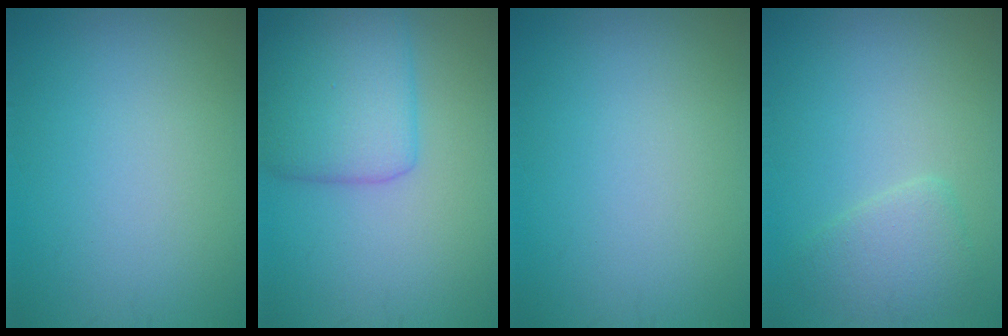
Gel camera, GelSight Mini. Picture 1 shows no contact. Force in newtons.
{"total": 5.8, "press": 5.8, "slide": 0.1}
{"total": 0.0}
{"total": 2.5, "press": 2.5, "slide": 0.2}